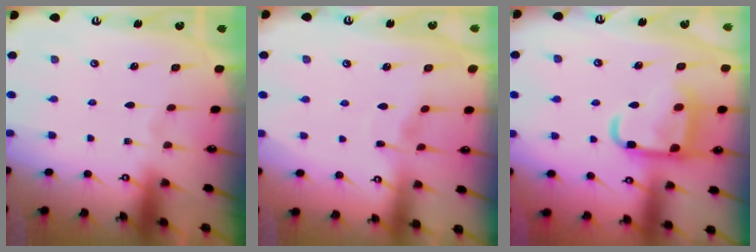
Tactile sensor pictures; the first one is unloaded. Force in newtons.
{"total": 2.7, "press": 2.7, "slide": 0.3}
{"total": 14.7, "press": 14.6, "slide": 1.5}